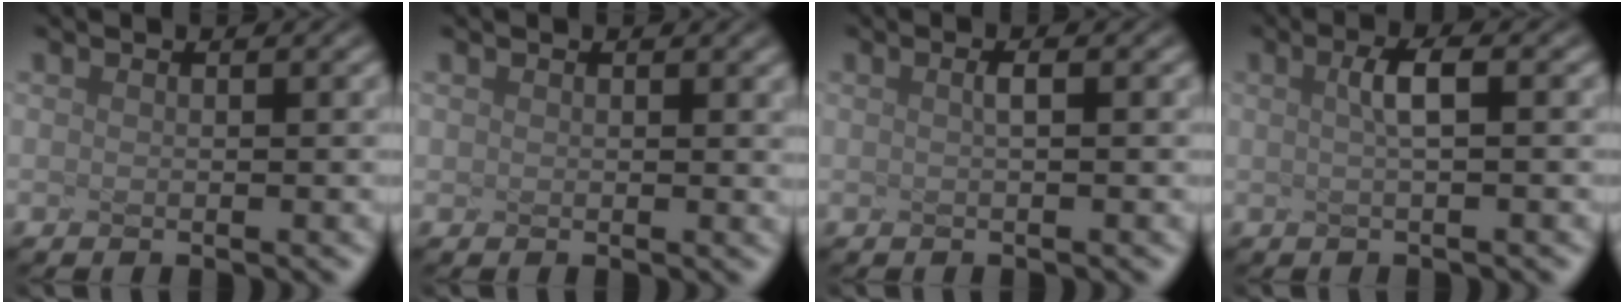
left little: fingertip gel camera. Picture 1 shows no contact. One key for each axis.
{"total": 0.7, "fx": 0.5, "fy": -0.3, "fz": -0.2, "tx": -0.006, "ty": -0.004, "tz": 0.029}
{"total": 1.3, "fx": -1.1, "fy": -0.7, "fz": 0.0, "tx": -0.025, "ty": -0.006, "tz": 0.012}
{"total": 1.7, "fx": -1.0, "fy": -0.5, "fz": 1.2, "tx": -0.045, "ty": -0.002, "tz": 0.018}